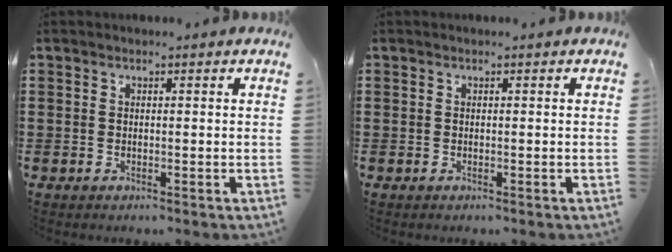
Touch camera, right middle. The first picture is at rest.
{"total": 0.0}